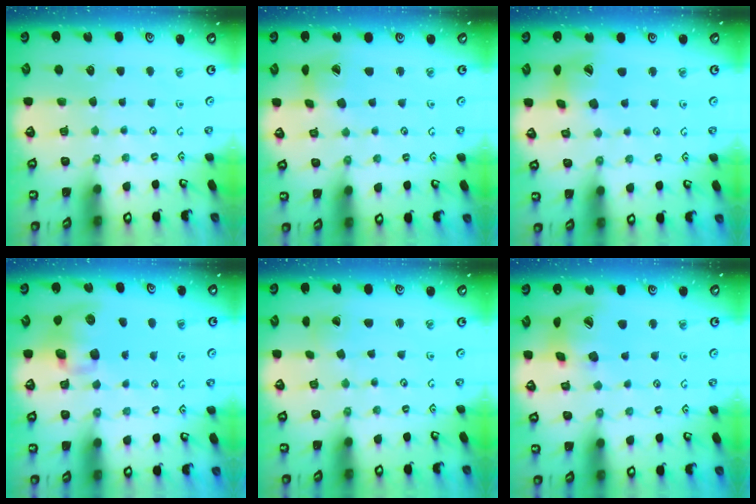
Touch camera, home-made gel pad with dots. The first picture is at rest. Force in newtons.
{"total": 5.3, "press": 5.2, "slide": 0.5}
{"total": 11.4, "press": 11.3, "slide": 1.5}
{"total": 9.5, "press": 9.4, "slide": 1.7}
{"total": 0.5, "press": 0.5, "slide": 0.0}
{"total": 16.6, "press": 16.4, "slide": 2.5}